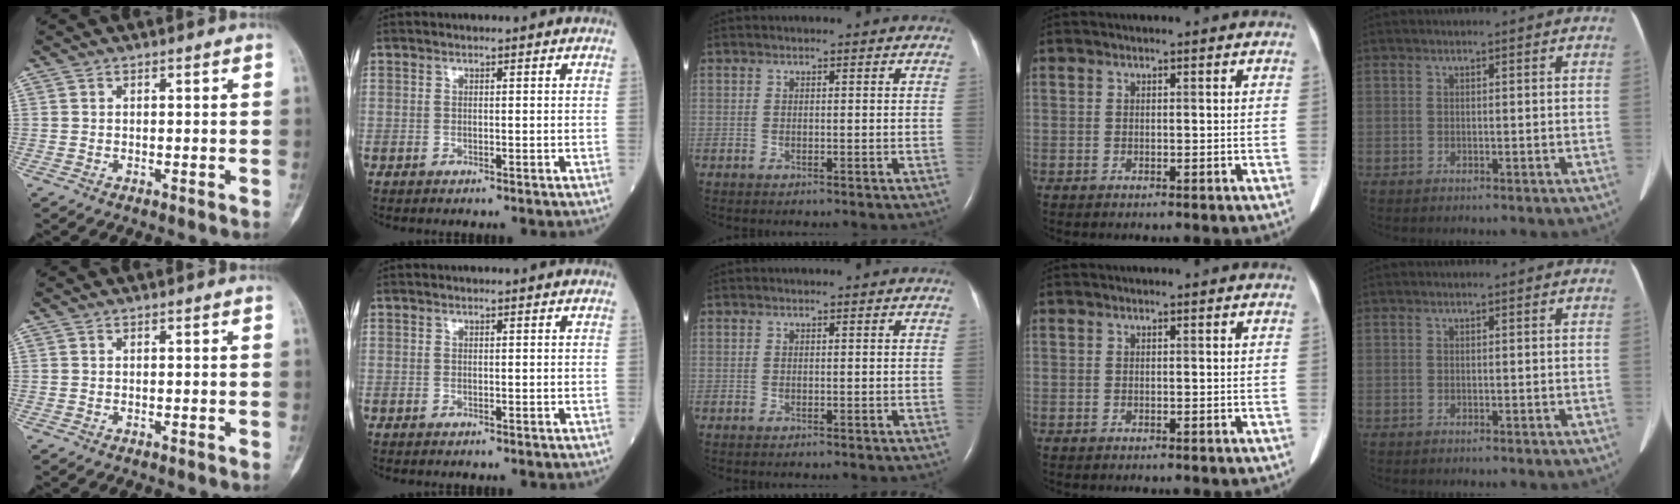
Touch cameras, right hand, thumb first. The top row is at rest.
{}